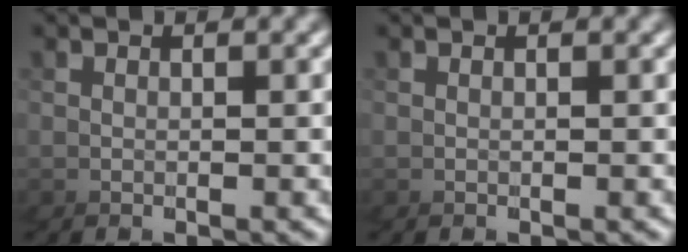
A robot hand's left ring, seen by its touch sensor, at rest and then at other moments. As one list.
[{"total": 0.0}]